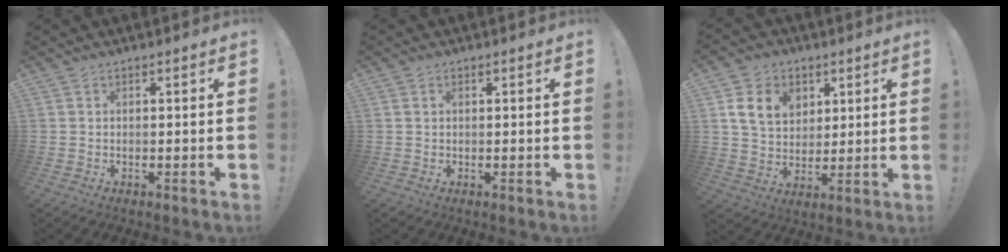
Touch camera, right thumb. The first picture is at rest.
{"total": 0.7, "force": [0.4, 0.5, 0.2], "torque": [0.003, -0.002, 0.006]}
{"total": 12.5, "force": [5.4, 9.4, 6.3], "torque": [-0.097, -0.013, 0.107]}